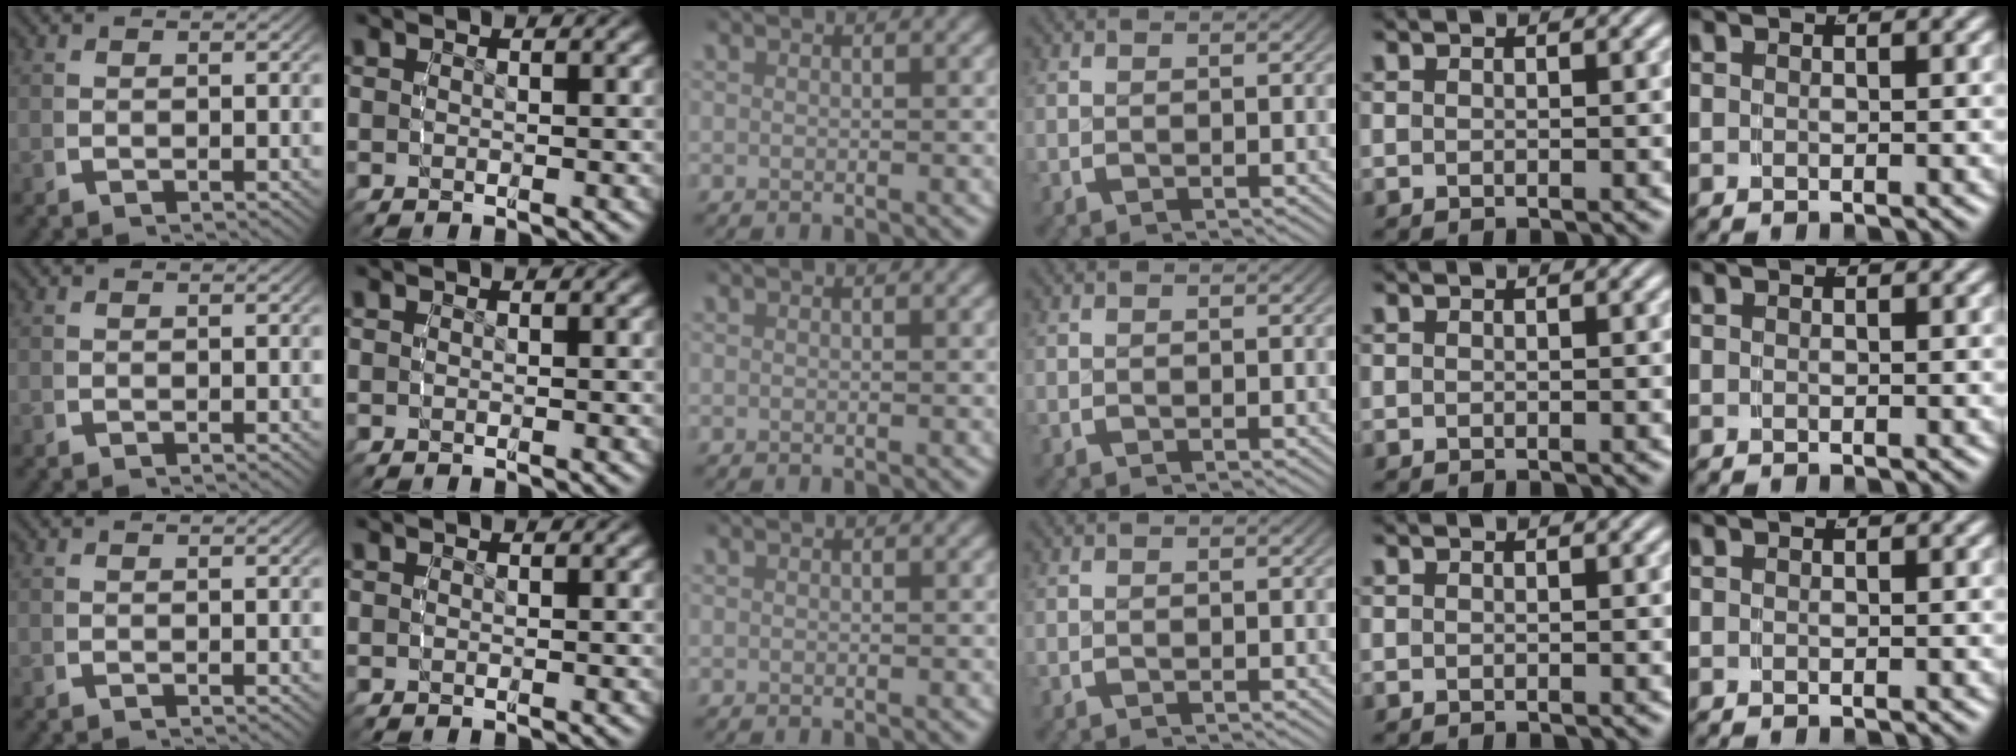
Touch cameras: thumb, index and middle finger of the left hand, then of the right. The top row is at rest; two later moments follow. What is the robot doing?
{"motion": "reach", "object": "shorts"}